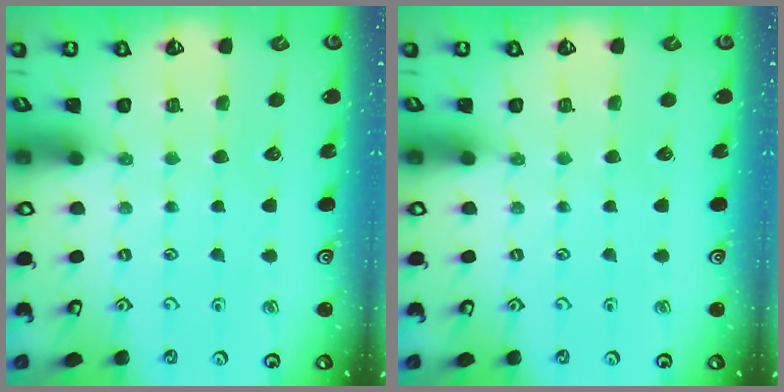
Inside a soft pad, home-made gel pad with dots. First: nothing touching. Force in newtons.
{"total": 0.0}